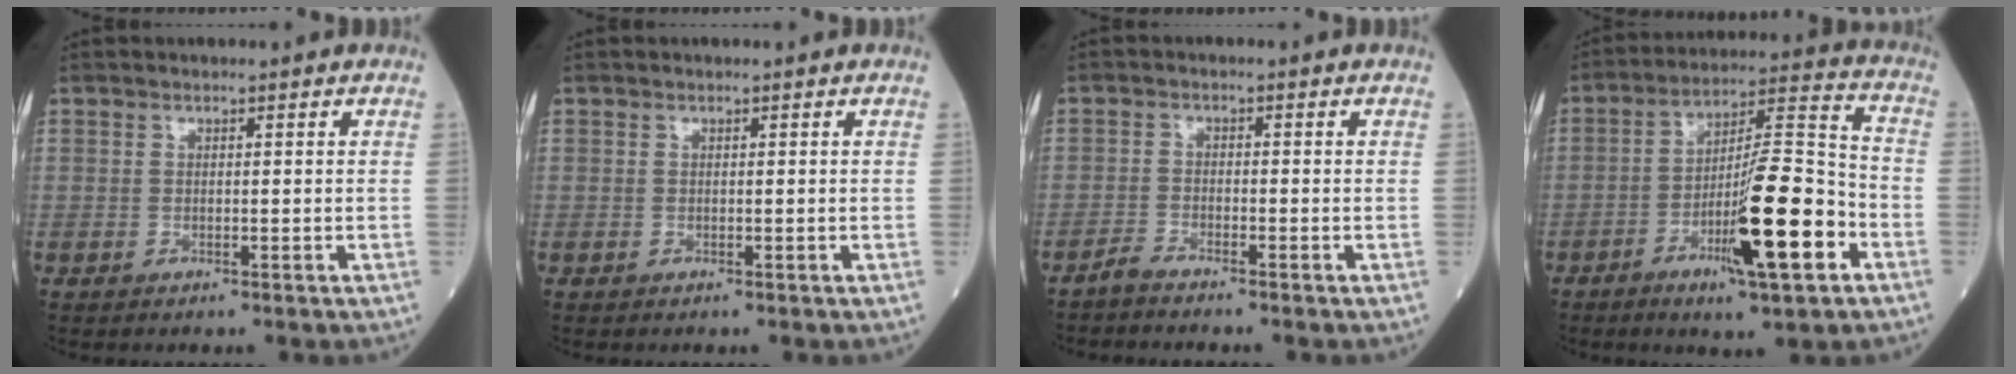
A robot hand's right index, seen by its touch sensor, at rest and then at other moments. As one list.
[{"total": 0.0}, {"total": 2.0, "force": [-1.9, -0.3, 0.4], "torque": [-0.015, -0.006, -0.039]}, {"total": 15.4, "force": [-5.9, 1.5, 14.1], "torque": [-0.240, -0.004, -0.094]}]